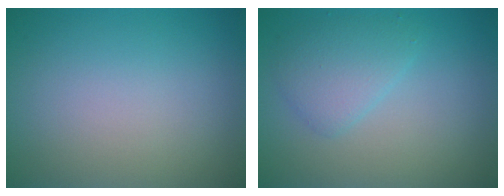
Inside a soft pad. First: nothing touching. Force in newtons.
{"total": 2.6, "press": 2.6, "slide": 0.1}